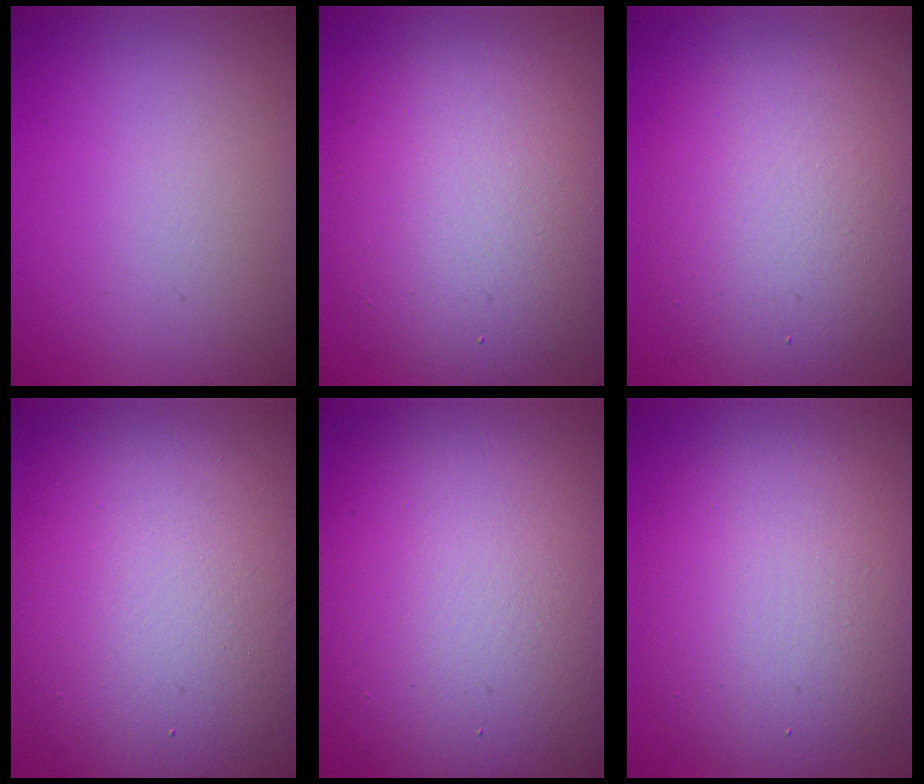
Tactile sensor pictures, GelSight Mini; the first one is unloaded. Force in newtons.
{"total": 9.9, "press": 9.9, "slide": 0.5}
{"total": 7.5, "press": 7.5, "slide": 0.4}
{"total": 14.5, "press": 14.5, "slide": 0.7}
{"total": 14.9, "press": 14.9, "slide": 0.8}
{"total": 9.2, "press": 9.2, "slide": 0.4}